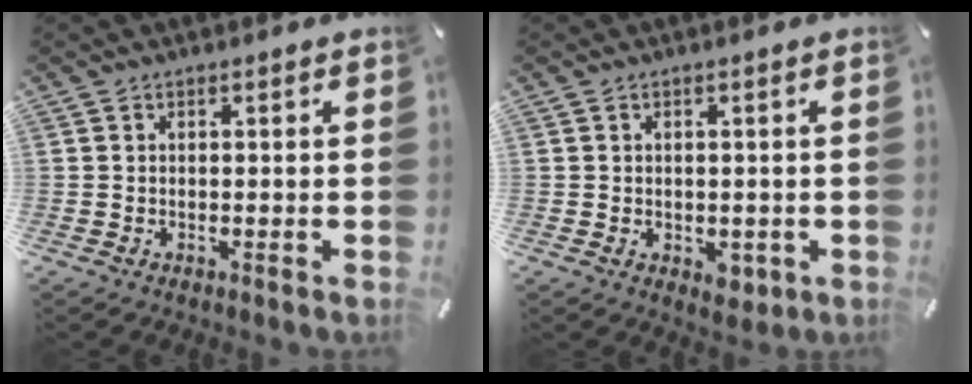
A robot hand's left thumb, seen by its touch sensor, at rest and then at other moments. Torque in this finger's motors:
{"motor_torque": [0.67, 0.81, 0.27, 0.11, 0.07]}